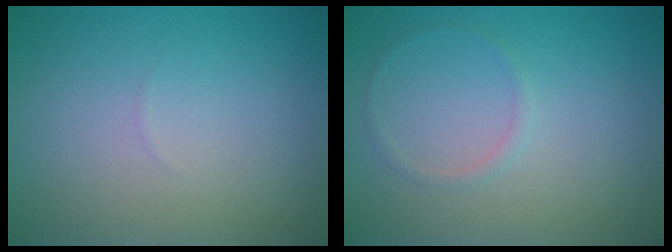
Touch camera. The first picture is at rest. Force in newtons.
{"total": 0.8, "press": 0.8, "slide": 0.1}